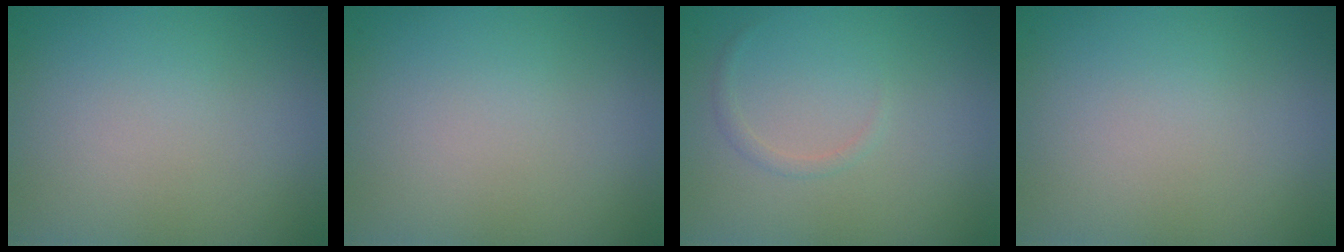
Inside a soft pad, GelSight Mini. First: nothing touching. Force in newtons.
{"total": 0.0}
{"total": 0.7, "press": 0.7, "slide": 0.0}
{"total": 0.0}